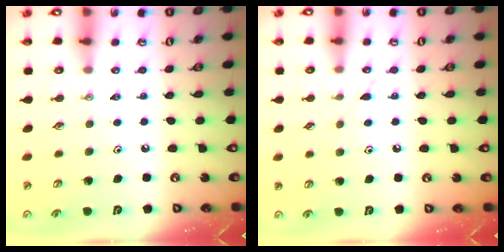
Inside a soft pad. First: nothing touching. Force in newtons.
{"total": 6.5, "press": 6.5, "slide": 0.6}